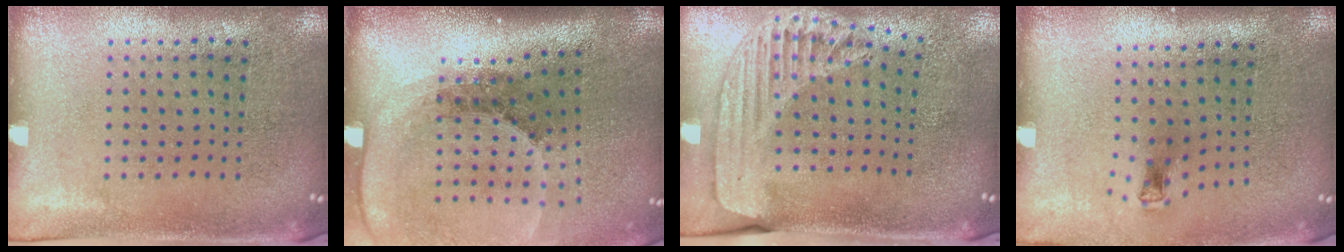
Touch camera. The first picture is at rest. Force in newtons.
{"total": 2.6, "press": 1.9, "slide": 1.8}
{"total": 1.6, "press": 1.5, "slide": 0.4}
{"total": 0.7, "press": 0.3, "slide": 0.6}